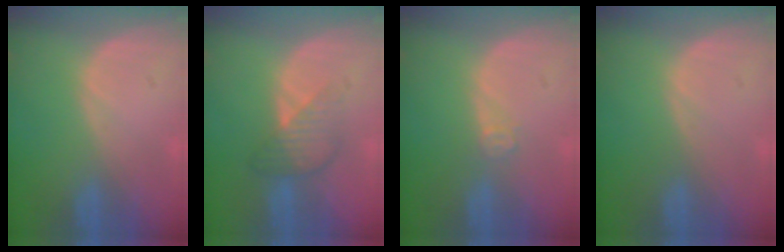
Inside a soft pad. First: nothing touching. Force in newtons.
{"total": 4.1, "press": 4.1, "slide": 0.0}
{"total": 1.7, "press": 1.4, "slide": 1.0}
{"total": 0.0}